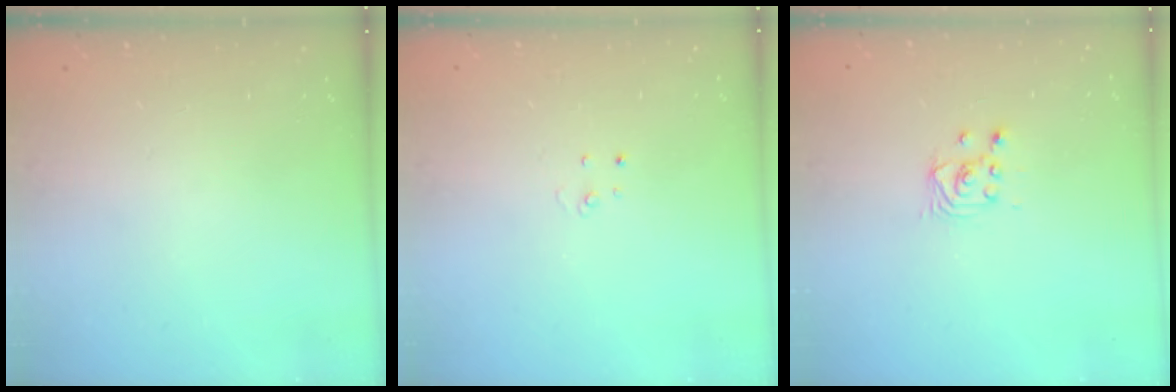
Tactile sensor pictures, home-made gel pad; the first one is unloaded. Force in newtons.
{"total": 2.6, "press": 2.6, "slide": 0.2}
{"total": 2.5, "press": 2.5, "slide": 0.2}